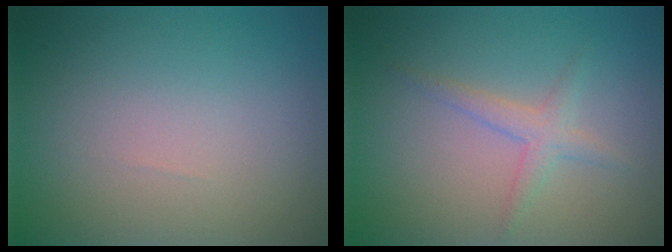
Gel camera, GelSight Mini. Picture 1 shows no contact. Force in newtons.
{"total": 1.8, "press": 1.8, "slide": 0.0}